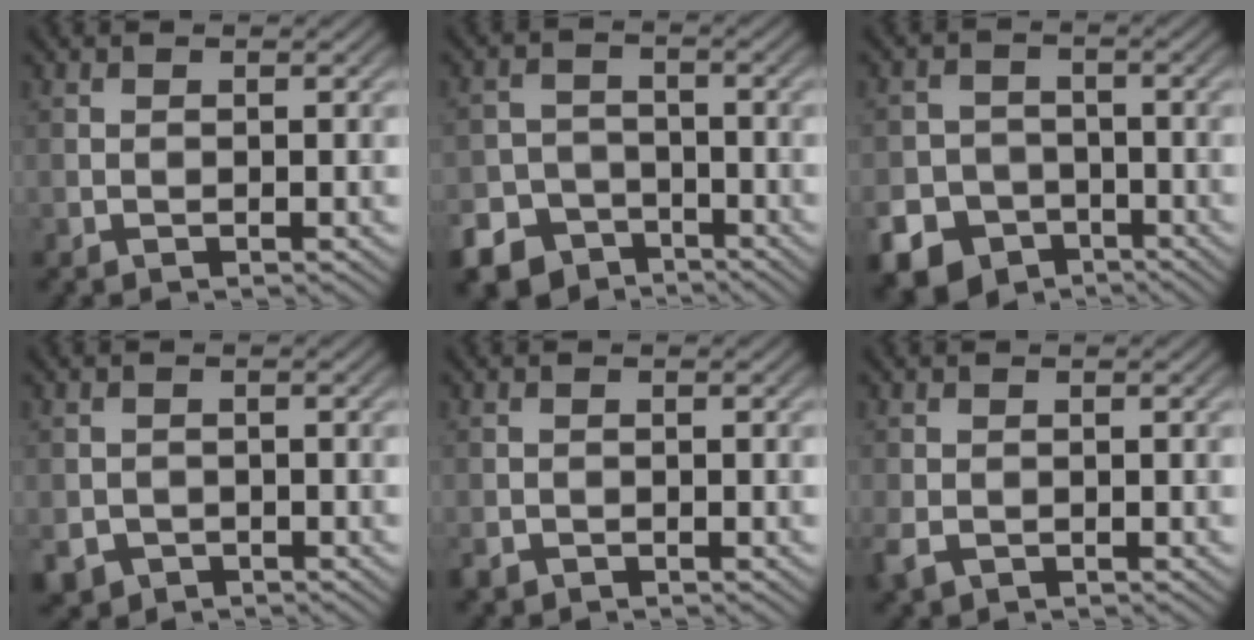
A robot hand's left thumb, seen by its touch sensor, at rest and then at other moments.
{"total": 9.4, "force": [-6.6, 6.4, 2.0], "torque": [-0.040, -0.028, -0.118]}
{"total": 11.5, "force": [-7.0, 8.8, 2.7], "torque": [-0.070, -0.049, -0.130]}
{"total": 2.8, "force": [-1.4, 2.3, 0.7], "torque": [-0.019, -0.013, -0.029]}
{"total": 1.2, "force": [-0.8, 0.8, 0.4], "torque": [-0.009, -0.005, -0.019]}
{"total": 2.2, "force": [-0.9, 1.6, 1.2], "torque": [-0.039, -0.012, -0.019]}